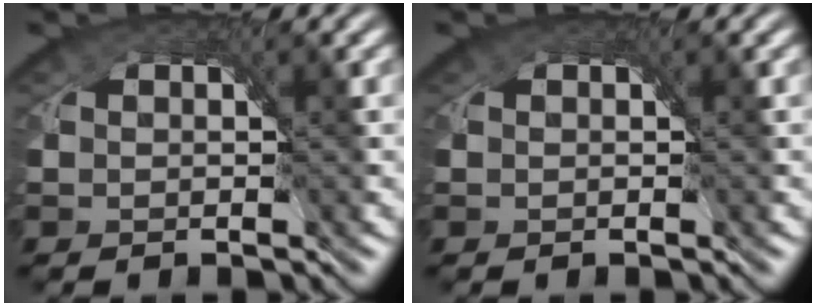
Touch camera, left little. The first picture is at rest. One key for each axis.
{"total": 0.0}